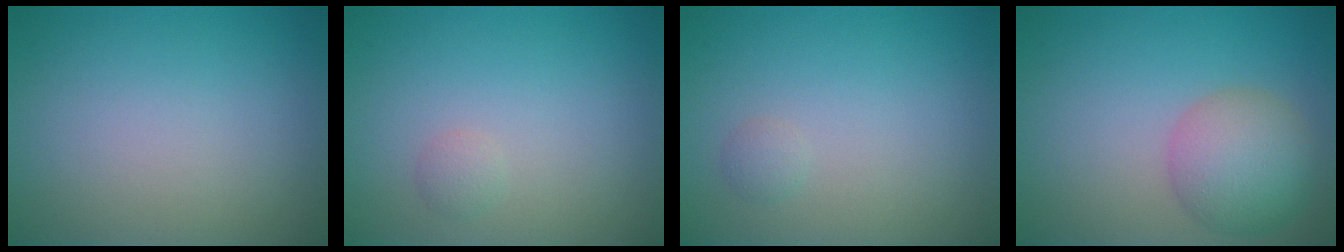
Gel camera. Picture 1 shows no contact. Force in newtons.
{"total": 0.8, "press": 0.8, "slide": 0.1}
{"total": 0.7, "press": 0.7, "slide": 0.0}
{"total": 5.0, "press": 5.0, "slide": 0.2}